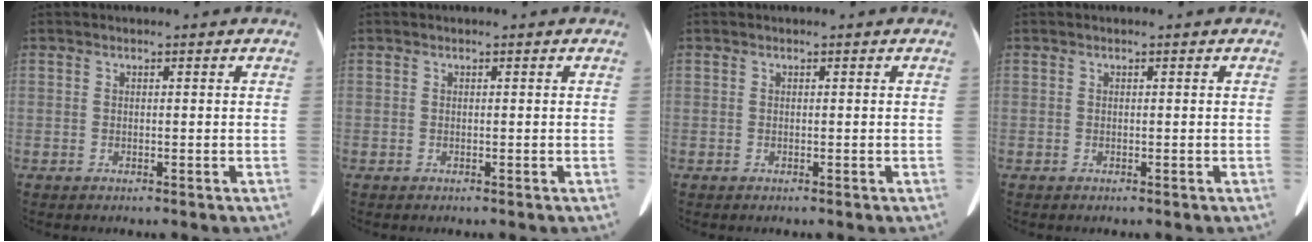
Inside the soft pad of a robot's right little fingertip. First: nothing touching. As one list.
[{"total": 0.0}, {"total": 0.0}, {"total": 0.0}]